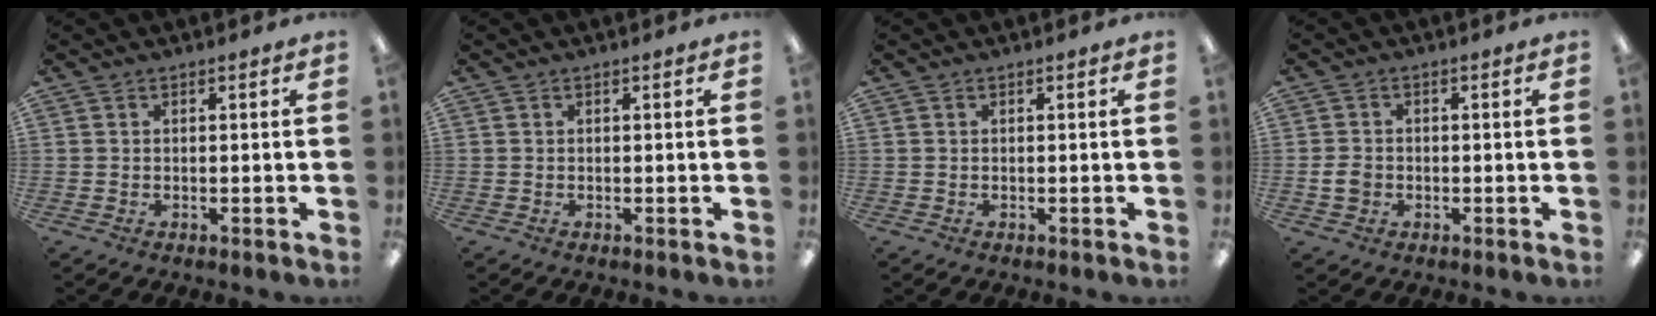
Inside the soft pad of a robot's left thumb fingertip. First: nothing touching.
{"total": 0.0}
{"total": 0.0}
{"total": 3.3, "force": [-0.5, 2.7, 1.7], "torque": [-0.030, 0.007, -0.010]}